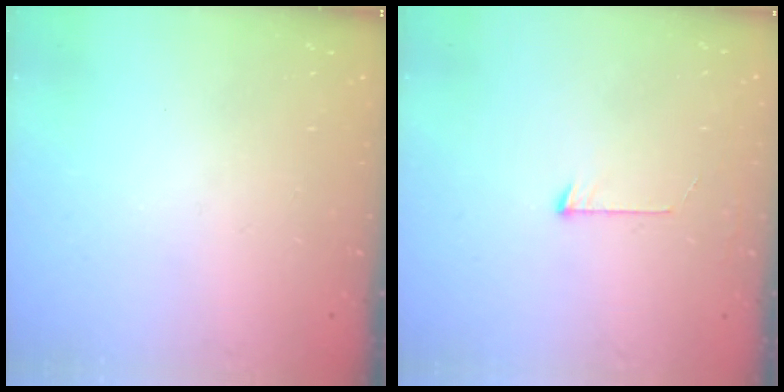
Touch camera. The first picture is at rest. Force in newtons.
{"total": 5.5, "press": 5.5, "slide": 0.5}